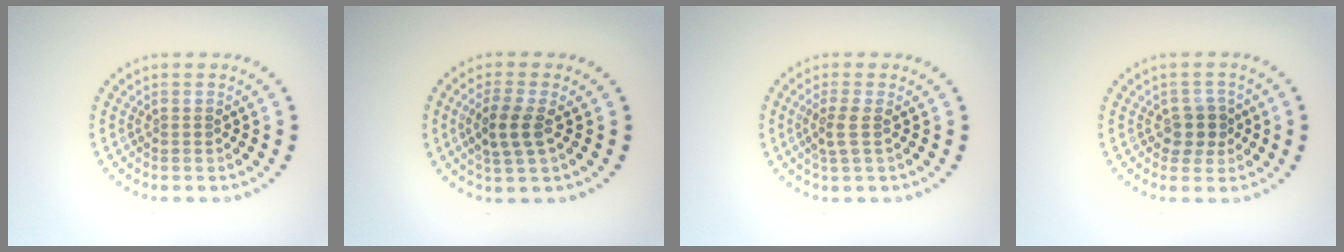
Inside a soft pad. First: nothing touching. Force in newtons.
{"total": 3.0, "press": 2.8, "slide": 1.0}
{"total": 1.9, "press": 1.6, "slide": 0.9}
{"total": 2.5, "press": 2.2, "slide": 1.3}